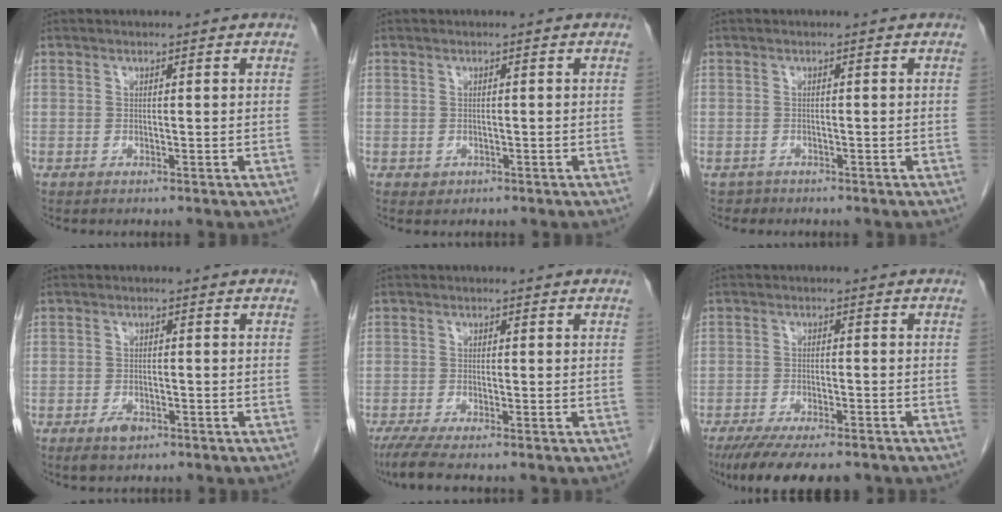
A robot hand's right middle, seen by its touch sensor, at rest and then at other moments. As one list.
[{"total": 0.9, "force": [-0.3, 0.9, 0.2], "torque": [-0.003, 0.003, 0.002]}, {"total": 0.9, "force": [-0.7, 0.6, -0.3], "torque": [-0.002, 0.003, -0.011]}, {"total": 2.6, "force": [-1.6, 1.3, 1.6], "torque": [-0.029, 0.000, -0.020]}, {"total": 4.0, "force": [-3.1, 0.2, 2.6], "torque": [-0.051, -0.012, -0.056]}, {"total": 11.8, "force": [-9.4, 3.2, 6.5], "torque": [-0.101, -0.016, -0.141]}]